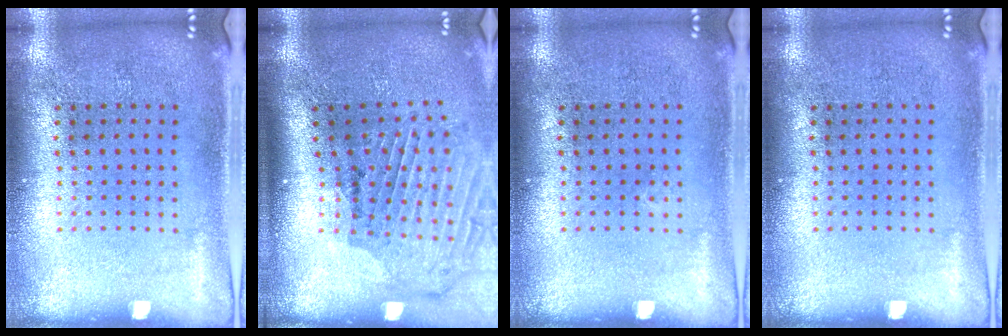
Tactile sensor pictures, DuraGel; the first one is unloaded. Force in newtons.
{"total": 2.1, "press": 1.9, "slide": 0.8}
{"total": 0.0}
{"total": 0.0}